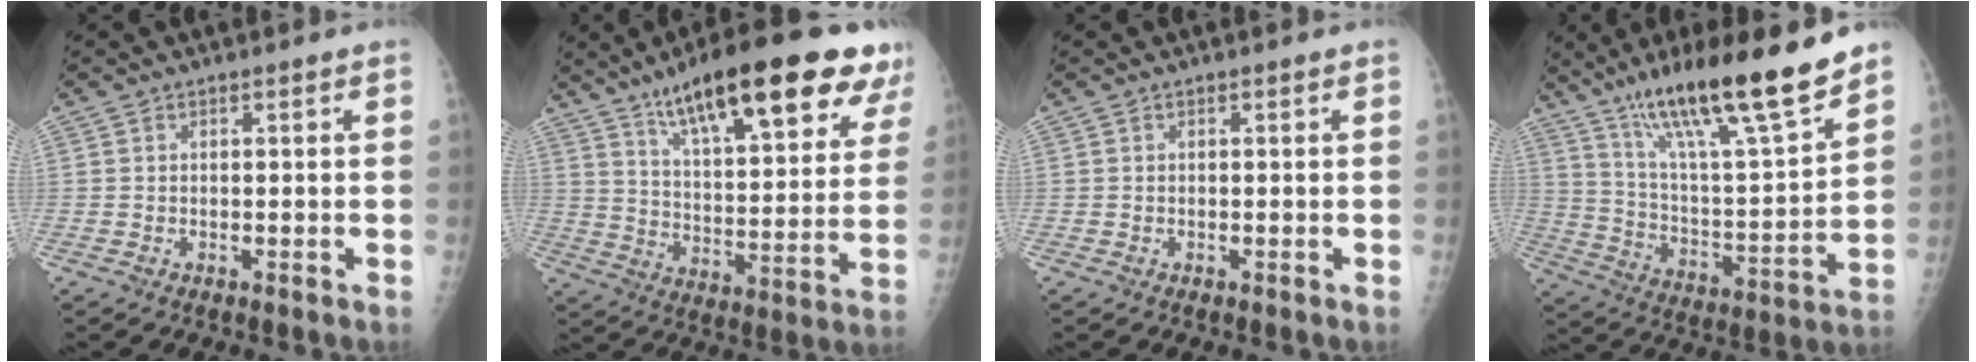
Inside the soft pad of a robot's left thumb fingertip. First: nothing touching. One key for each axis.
{"total": 26.2, "fx": 16.1, "fy": 6.9, "fz": 19.5, "tx": -0.258, "ty": -0.040, "tz": 0.245}
{"total": 0.0}
{"total": 22.7, "fx": 16.2, "fy": 3.1, "fz": 15.5, "tx": -0.239, "ty": -0.072, "tz": 0.280}